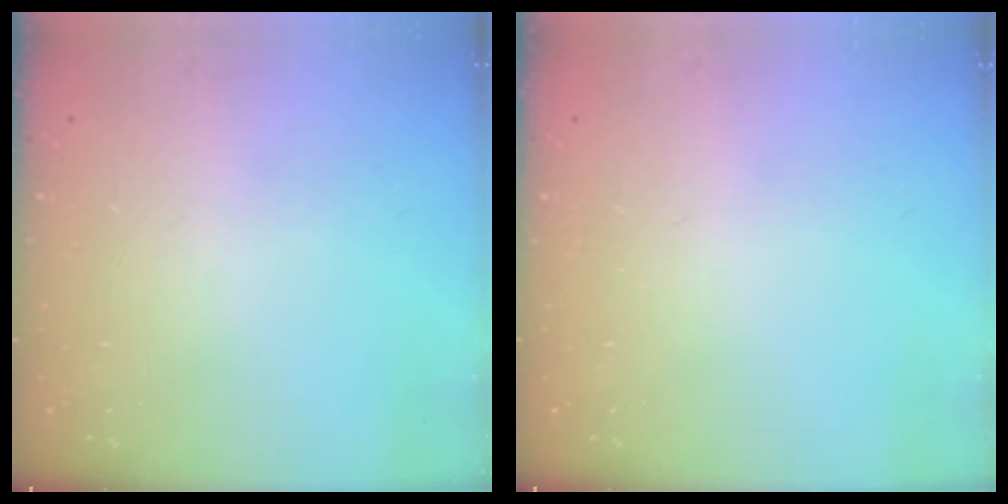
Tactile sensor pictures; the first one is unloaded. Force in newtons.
{"total": 0.0}